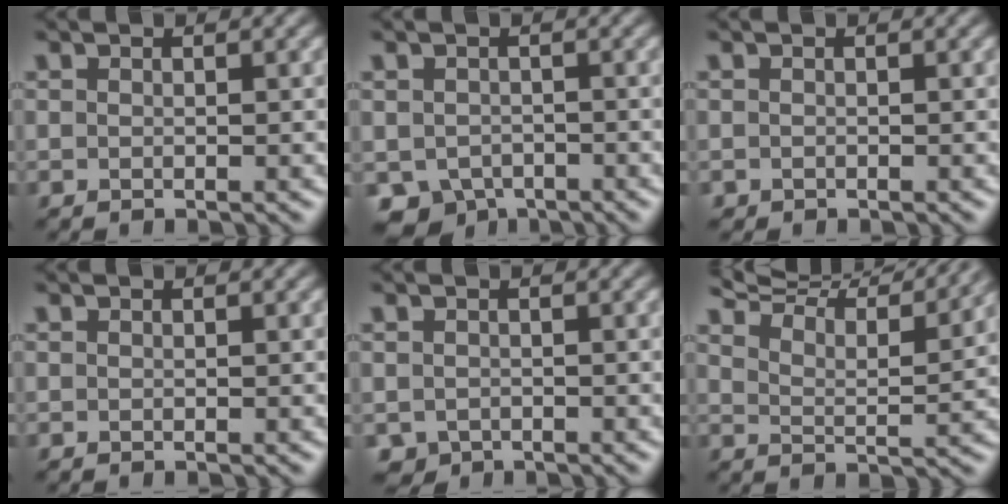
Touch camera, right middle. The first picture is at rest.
{"total": 3.9, "force": [-2.3, 2.7, 1.6], "torque": [-0.029, -0.015, -0.040]}
{"total": 0.0}
{"total": 0.0}
{"total": 1.2, "force": [-0.6, 1.0, 0.3], "torque": [-0.002, -0.009, -0.012]}
{"total": 12.8, "force": [11.3, 2.8, 5.3], "torque": [-0.092, 0.014, 0.141]}